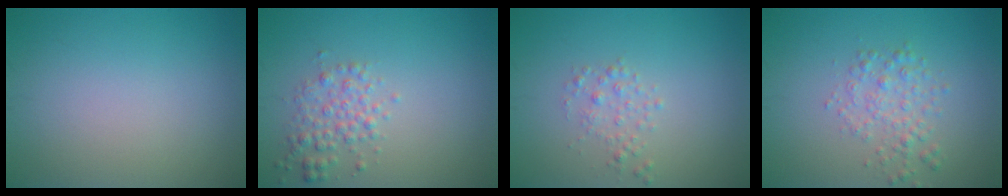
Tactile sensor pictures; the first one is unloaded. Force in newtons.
{"total": 2.4, "press": 2.4, "slide": 0.0}
{"total": 1.4, "press": 1.4, "slide": 0.0}
{"total": 2.4, "press": 2.4, "slide": 0.1}